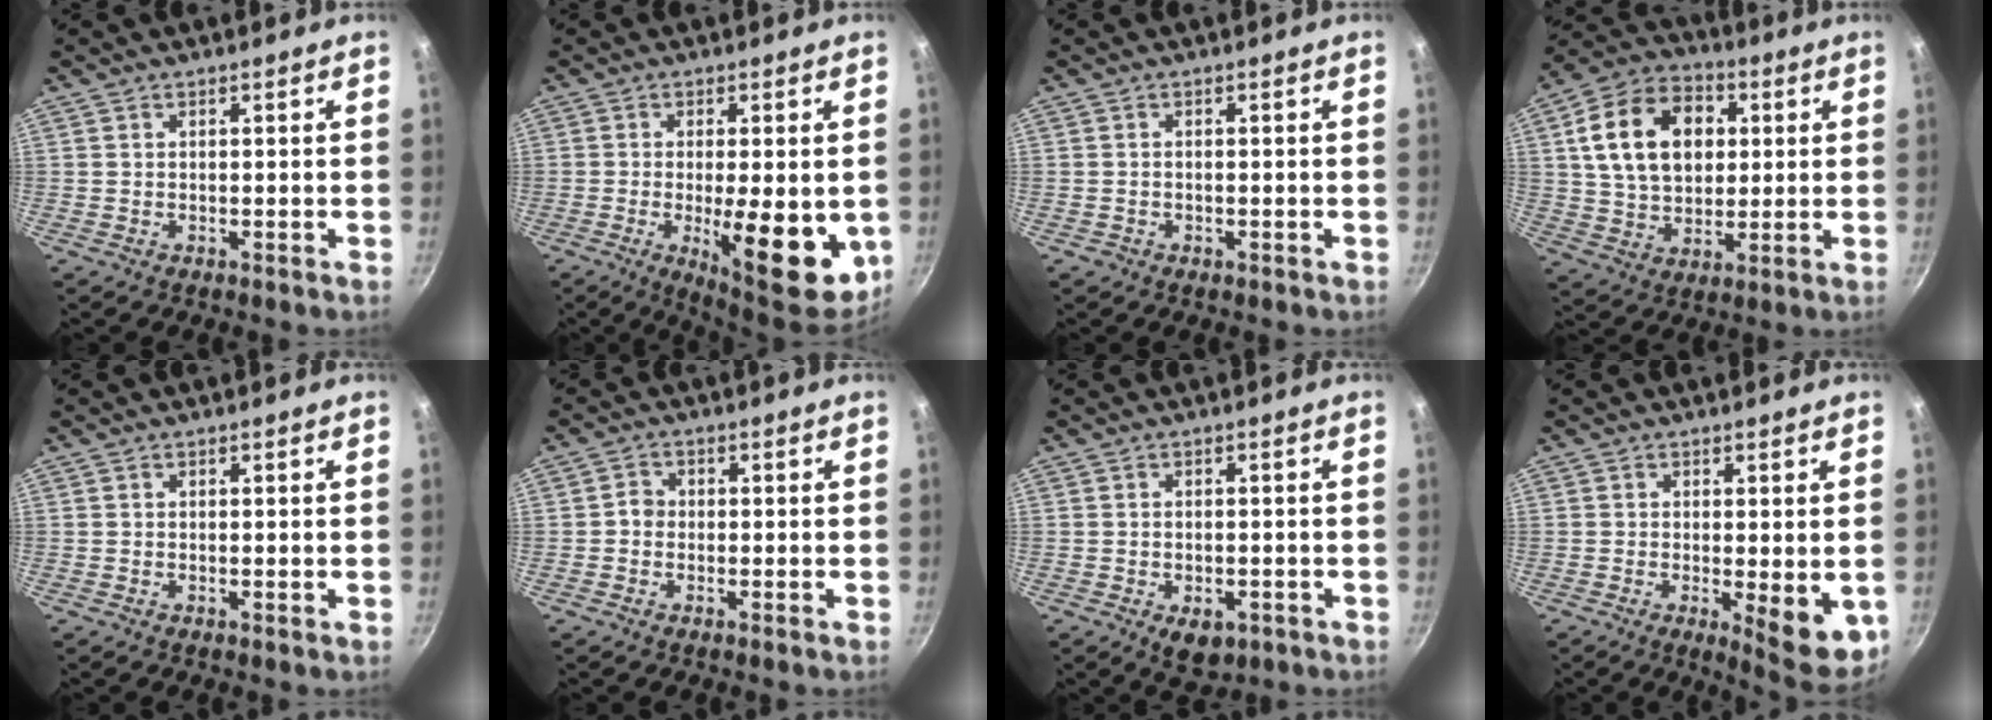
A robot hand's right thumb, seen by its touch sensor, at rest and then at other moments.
{"total": 15.7, "force": [-3.0, 5.4, 14.4], "torque": [-0.172, -0.005, -0.028]}
{"total": 1.0, "force": [-0.5, 0.9, 0.3], "torque": [-0.005, 0.003, -0.003]}
{"total": 17.4, "force": [3.7, 12.4, 11.7], "torque": [-0.177, 0.011, 0.056]}
{"total": 0.0}
{"total": 2.2, "force": [-0.5, 1.9, 0.9], "torque": [-0.005, 0.010, -0.013]}
{"total": 5.5, "force": [-2.1, 3.5, 3.6], "torque": [-0.036, 0.006, -0.018]}
{"total": 8.8, "force": [-1.4, 3.0, 8.2], "torque": [-0.093, -0.011, -0.009]}